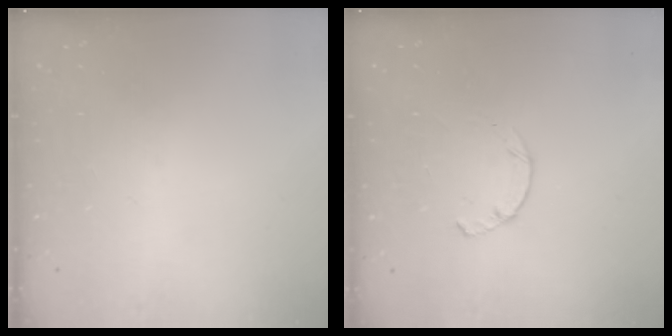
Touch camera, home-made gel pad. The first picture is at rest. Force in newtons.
{"total": 1.9, "press": 1.9, "slide": 0.3}